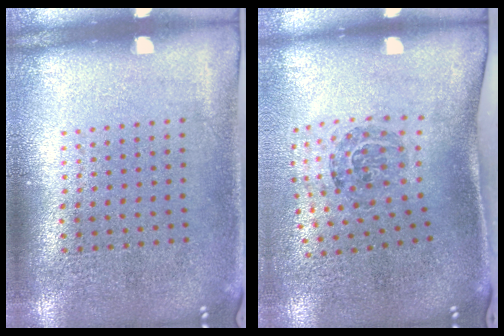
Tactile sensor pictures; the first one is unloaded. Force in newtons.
{"total": 1.8, "press": 1.2, "slide": 1.4}